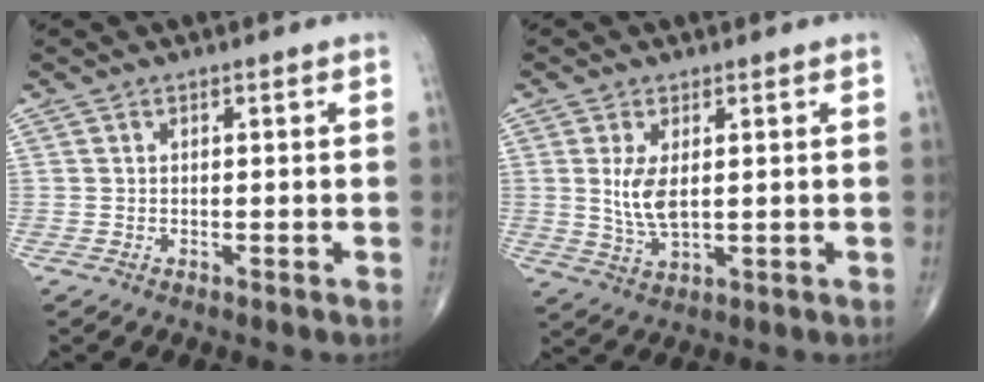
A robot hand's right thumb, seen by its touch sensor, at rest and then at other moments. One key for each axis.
{"total": 5.8, "fx": 1.0, "fy": 2.6, "fz": 5.1, "tx": -0.103, "ty": -0.013, "tz": 0.026}